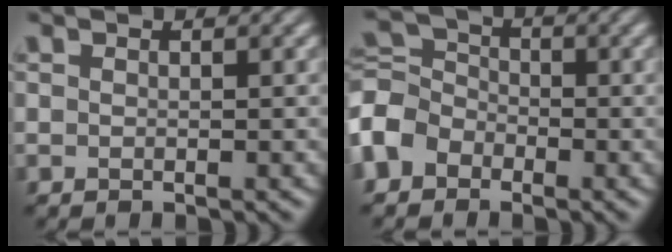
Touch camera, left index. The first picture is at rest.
{"total": 4.1, "force": [-1.8, 3.4, 1.6], "torque": [-0.040, 0.015, -0.057]}